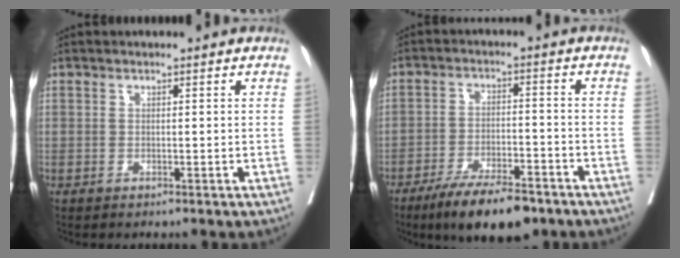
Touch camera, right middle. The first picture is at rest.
{"total": 11.1, "force": [-8.2, 2.8, 7.0], "torque": [-0.108, -0.015, -0.138]}